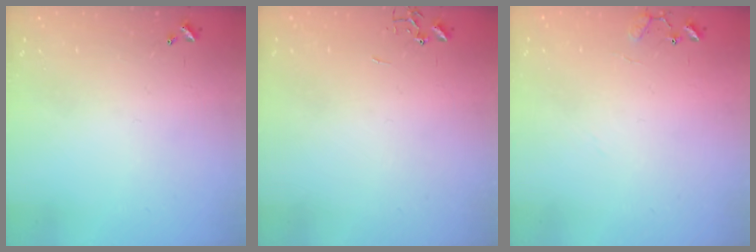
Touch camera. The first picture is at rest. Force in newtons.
{"total": 0.0}
{"total": 8.6, "press": 8.6, "slide": 0.5}